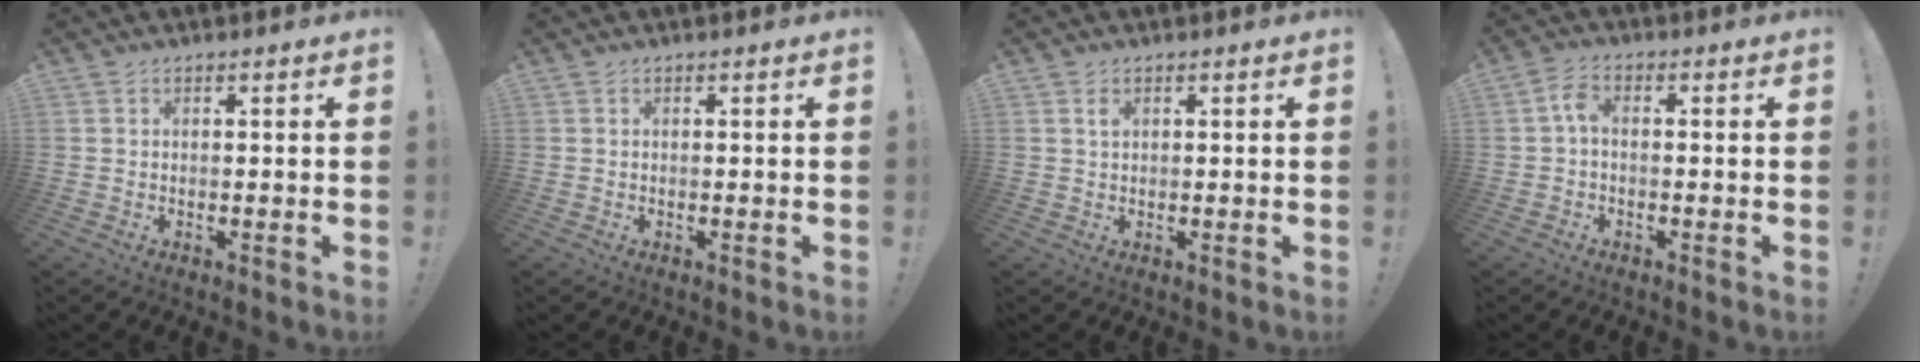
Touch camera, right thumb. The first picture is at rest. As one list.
[{"total": 0.0}, {"total": 1.3, "force": [0.7, 0.8, 0.8], "torque": [-0.010, -0.001, 0.013]}, {"total": 3.8, "force": [-0.2, 2.1, 3.2], "torque": [-0.065, 0.009, -0.004]}]